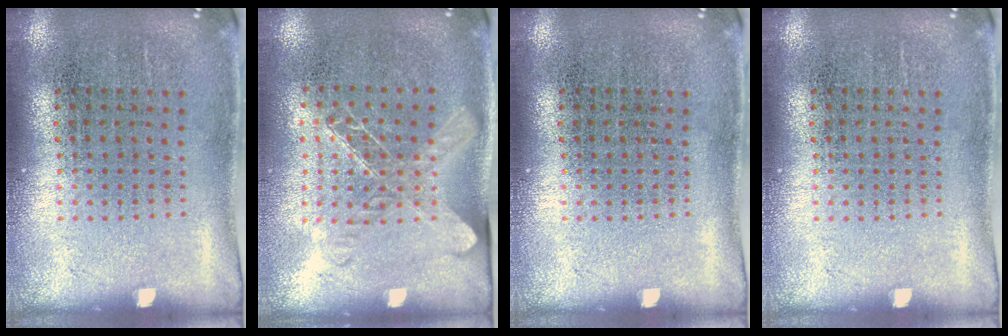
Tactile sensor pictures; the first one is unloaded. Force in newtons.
{"total": 1.5, "press": 1.3, "slide": 0.6}
{"total": 0.0}
{"total": 0.0}